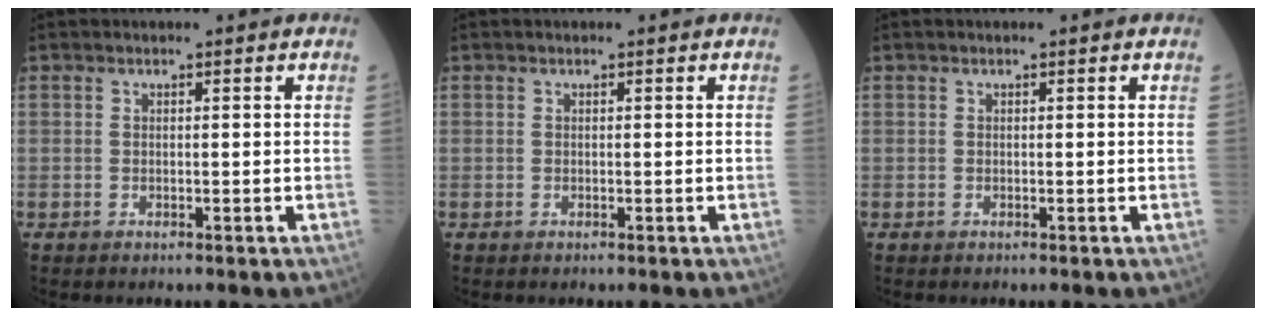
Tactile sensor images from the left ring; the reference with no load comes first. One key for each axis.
{"total": 0.0}
{"total": 0.0}